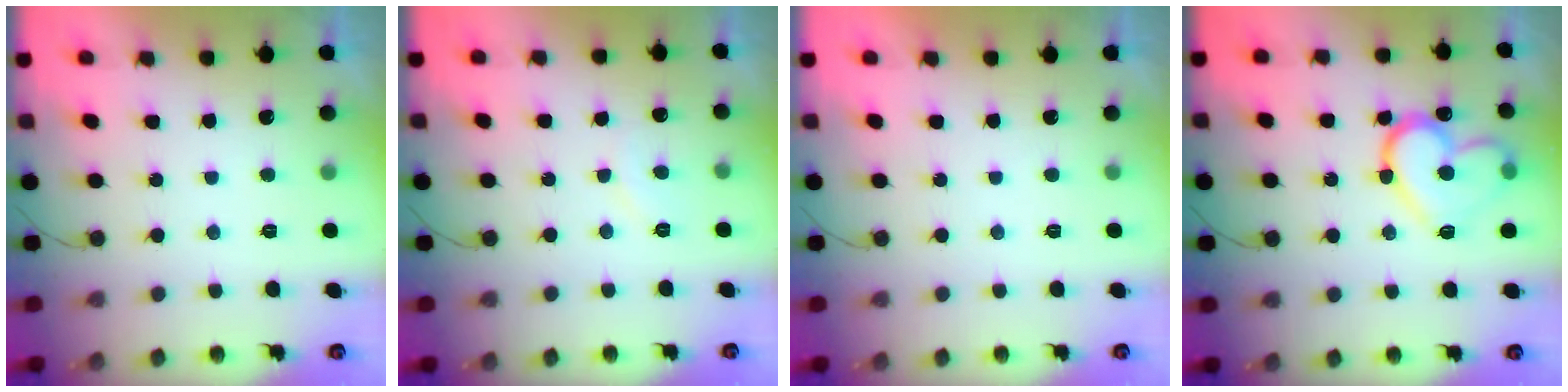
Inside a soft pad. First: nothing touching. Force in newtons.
{"total": 5.8, "press": 5.8, "slide": 0.5}
{"total": 1.8, "press": 1.8, "slide": 0.0}
{"total": 16.4, "press": 16.3, "slide": 1.9}